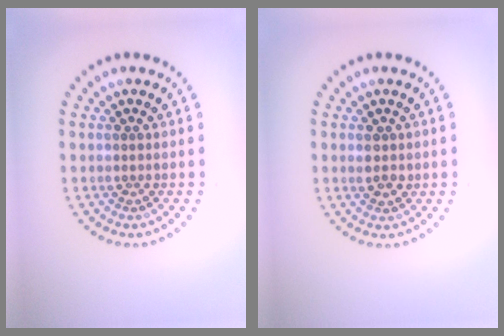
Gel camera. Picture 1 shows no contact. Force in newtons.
{"total": 1.6, "press": 1.5, "slide": 0.4}